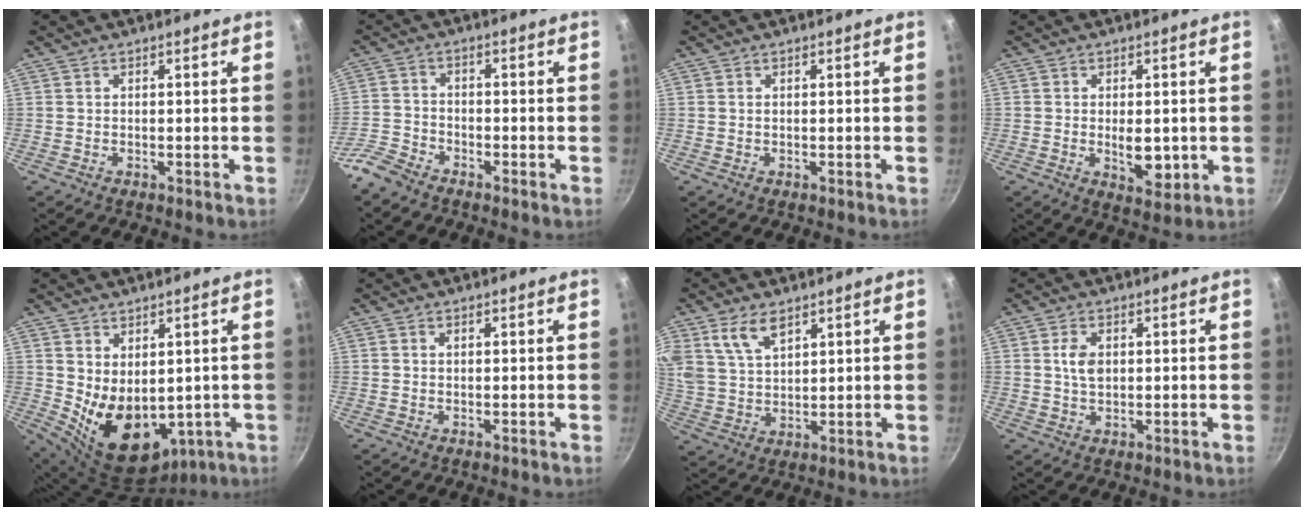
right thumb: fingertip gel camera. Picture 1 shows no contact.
{"total": 5.1, "force": [-4.1, 2.4, 1.7], "torque": [-0.029, 0.035, -0.091]}
{"total": 0.0}
{"total": 6.0, "force": [-0.6, 3.2, 5.1], "torque": [-0.063, -0.014, -0.002]}
{"total": 13.1, "force": [0.4, 9.0, 9.4], "torque": [-0.127, -0.033, 0.040]}
{"total": 0.6, "force": [0.2, 0.4, 0.3], "torque": [-0.004, 0.002, 0.004]}
{"total": 8.1, "force": [4.7, 4.5, 4.8], "torque": [-0.079, -0.021, 0.100]}
{"total": 4.0, "force": [0.8, 2.6, 2.9], "torque": [-0.047, 0.000, 0.014]}